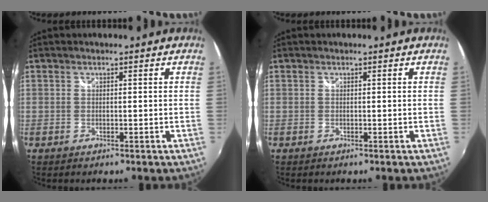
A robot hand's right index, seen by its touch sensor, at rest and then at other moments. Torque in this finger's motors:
{"motor_torque": [0.06, 0.06, 0.00, 0.00]}